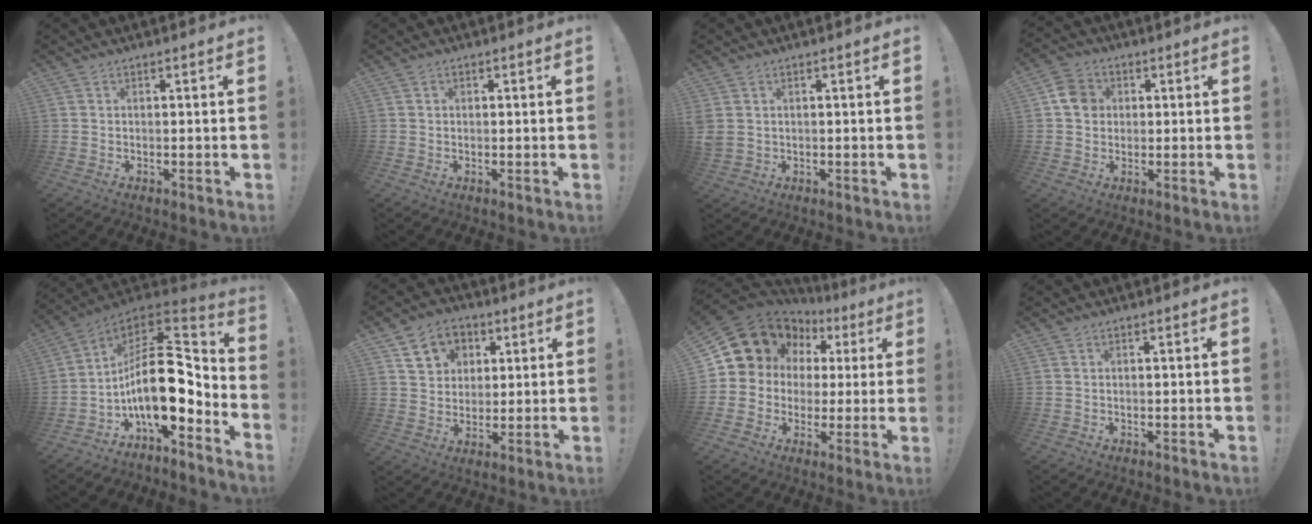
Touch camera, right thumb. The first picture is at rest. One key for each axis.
{"total": 0.0}
{"total": 2.5, "fx": 0.9, "fy": 1.8, "fz": 1.5, "tx": -0.038, "ty": 0.002, "tz": 0.018}
{"total": 7.7, "fx": 1.4, "fy": 6.9, "fz": 3.2, "tx": -0.042, "ty": 0.011, "tz": 0.031}
{"total": 19.9, "fx": -1.2, "fy": 10.1, "fz": 17.2, "tx": -0.304, "ty": -0.005, "tz": -0.016}
{"total": 10.5, "fx": 4.7, "fy": 8.6, "fz": 3.6, "tx": -0.050, "ty": -0.017, "tz": 0.095}
{"total": 11.9, "fx": 6.3, "fy": 9.6, "fz": 3.2, "tx": -0.052, "ty": -0.045, "tz": 0.133}
{"total": 0.0}